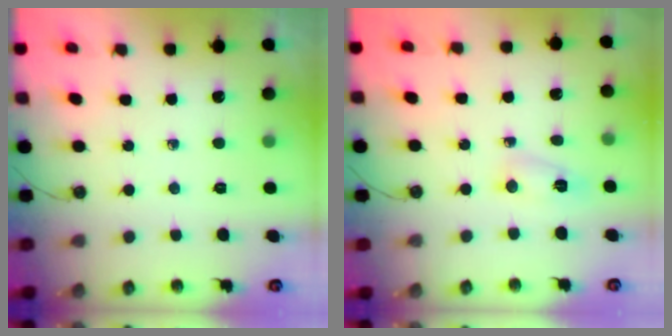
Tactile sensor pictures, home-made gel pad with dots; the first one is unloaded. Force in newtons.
{"total": 2.9, "press": 2.8, "slide": 0.6}